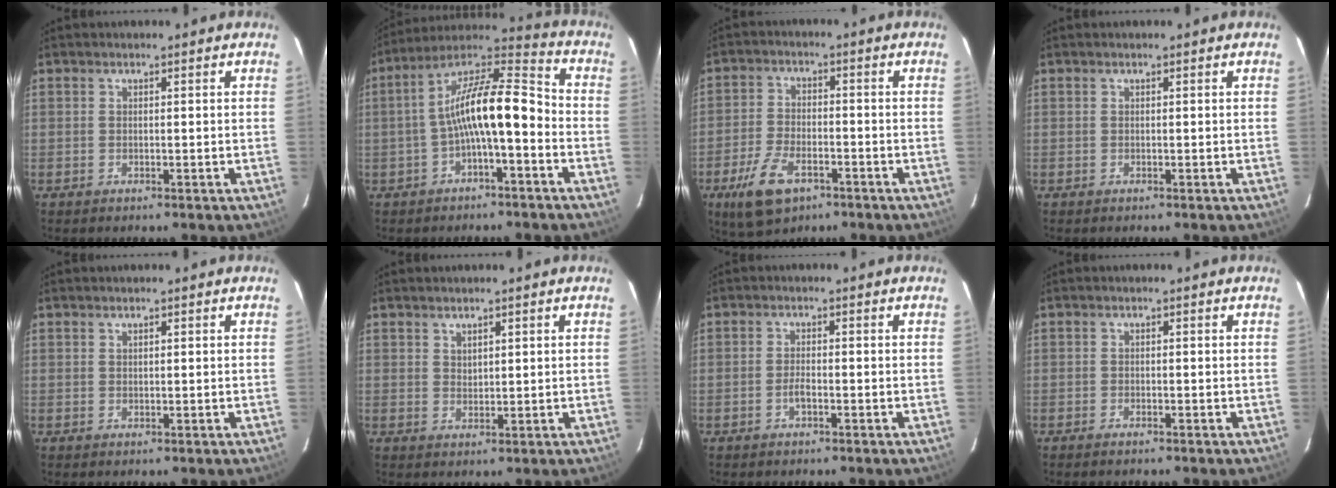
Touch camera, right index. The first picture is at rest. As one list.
[{"total": 12.5, "force": [-3.2, 3.5, 11.5], "torque": [-0.214, 0.028, -0.059]}, {"total": 10.1, "force": [-5.6, 5.1, 6.6], "torque": [-0.156, -0.009, -0.100]}, {"total": 0.0}, {"total": 0.7, "force": [0.5, 0.3, 0.3], "torque": [-0.006, 0.002, 0.009]}, {"total": 1.9, "force": [1.4, 1.0, 0.8], "torque": [-0.010, 0.001, 0.027]}, {"total": 1.8, "force": [-0.9, 0.6, 1.5], "torque": [-0.030, 0.002, -0.017]}, {"total": 1.0, "force": [-0.9, 0.2, 0.4], "torque": [-0.012, -0.002, -0.019]}]